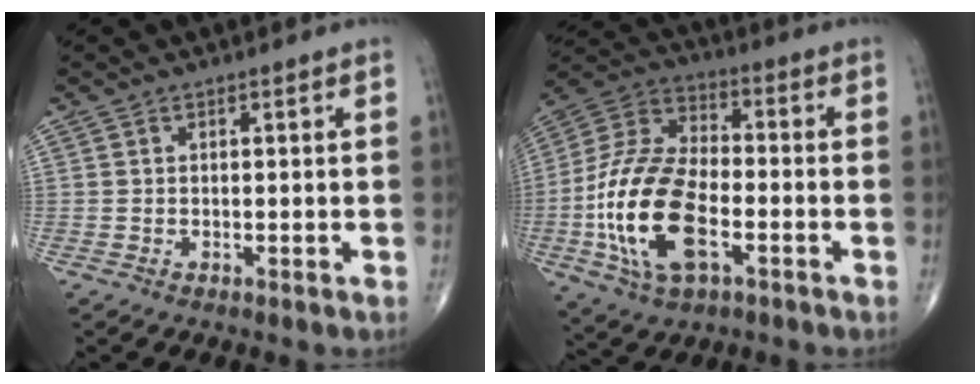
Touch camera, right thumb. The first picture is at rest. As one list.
[{"total": 20.3, "force": [-5.4, 10.6, 16.4], "torque": [-0.332, 0.021, -0.100]}]